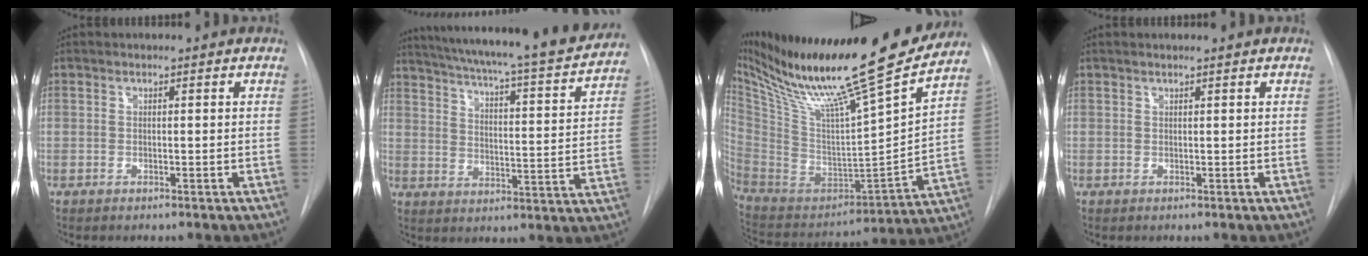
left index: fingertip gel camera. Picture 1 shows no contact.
{"total": 25.5, "force": [22.8, 2.2, 11.3], "torque": [-0.182, -0.050, 0.292]}
{"total": 27.7, "force": [22.1, 1.0, 16.7], "torque": [-0.295, -0.041, 0.363]}
{"total": 0.5, "force": [0.4, -0.1, 0.3], "torque": [-0.007, 0.003, 0.012]}